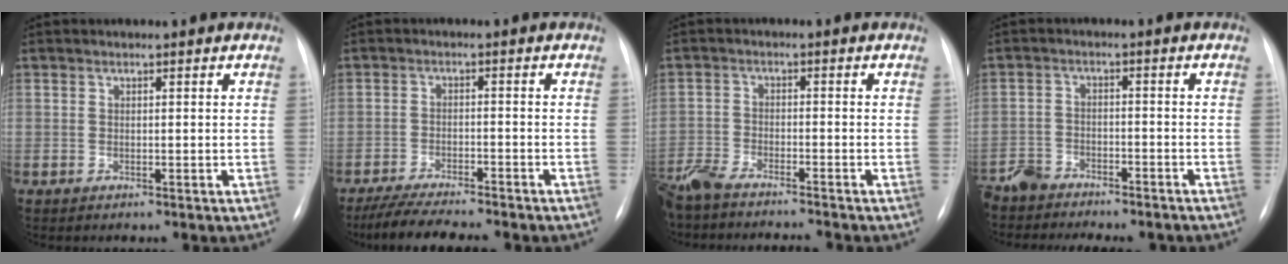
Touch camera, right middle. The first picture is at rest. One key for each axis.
{"total": 9.9, "fx": -8.6, "fy": 1.0, "fz": 4.9, "tx": -0.079, "ty": -0.019, "tz": -0.133}
{"total": 9.4, "fx": -8.6, "fy": 0.6, "fz": 3.7, "tx": -0.063, "ty": -0.015, "tz": -0.149}
{"total": 8.0, "fx": -7.6, "fy": 2.1, "fz": 1.6, "tx": -0.020, "ty": 0.001, "tz": -0.115}